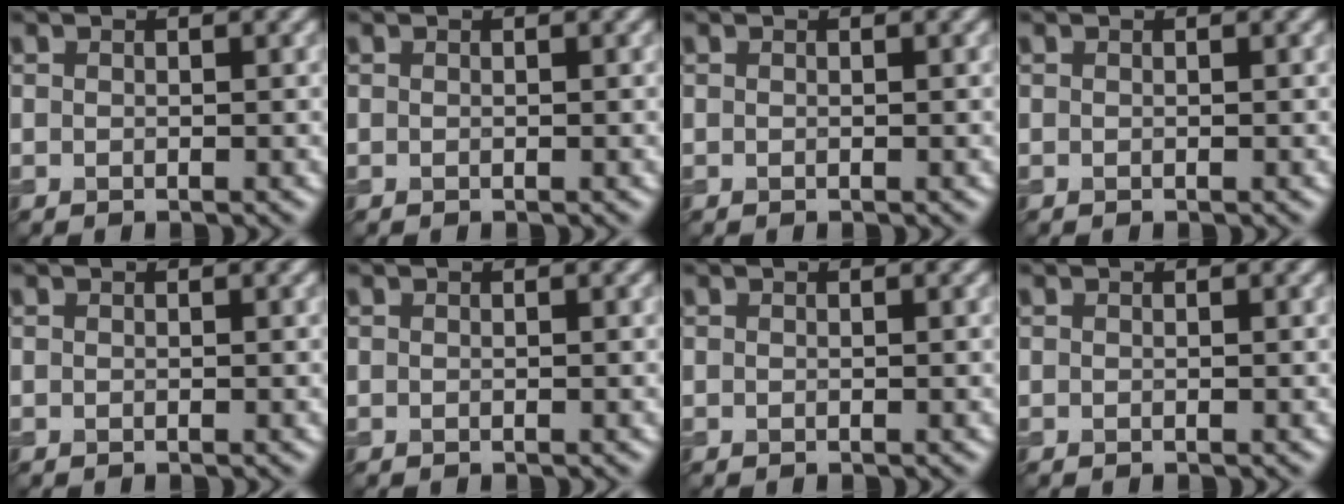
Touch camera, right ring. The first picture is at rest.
{"total": 0.0}
{"total": 0.0}
{"total": 0.0}
{"total": 0.0}
{"total": 0.0}
{"total": 0.0}
{"total": 0.0}